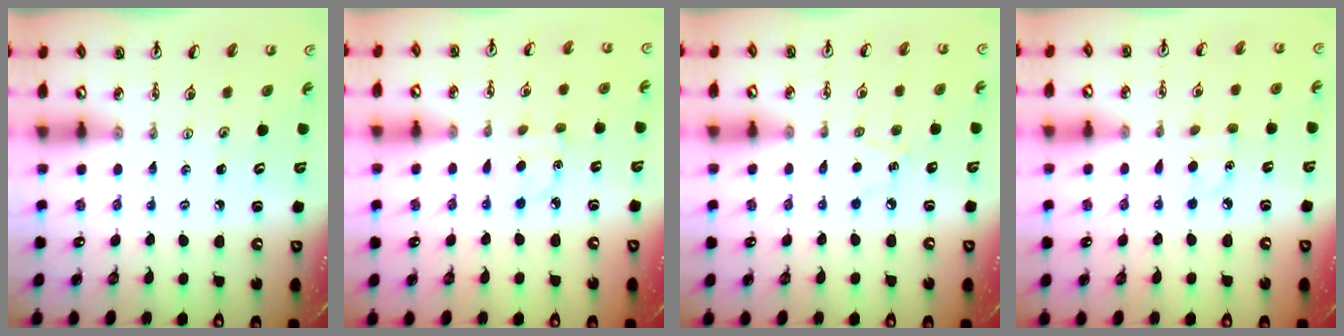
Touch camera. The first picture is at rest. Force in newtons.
{"total": 4.6, "press": 4.5, "slide": 0.5}
{"total": 6.0, "press": 6.0, "slide": 0.8}
{"total": 5.1, "press": 5.0, "slide": 0.6}